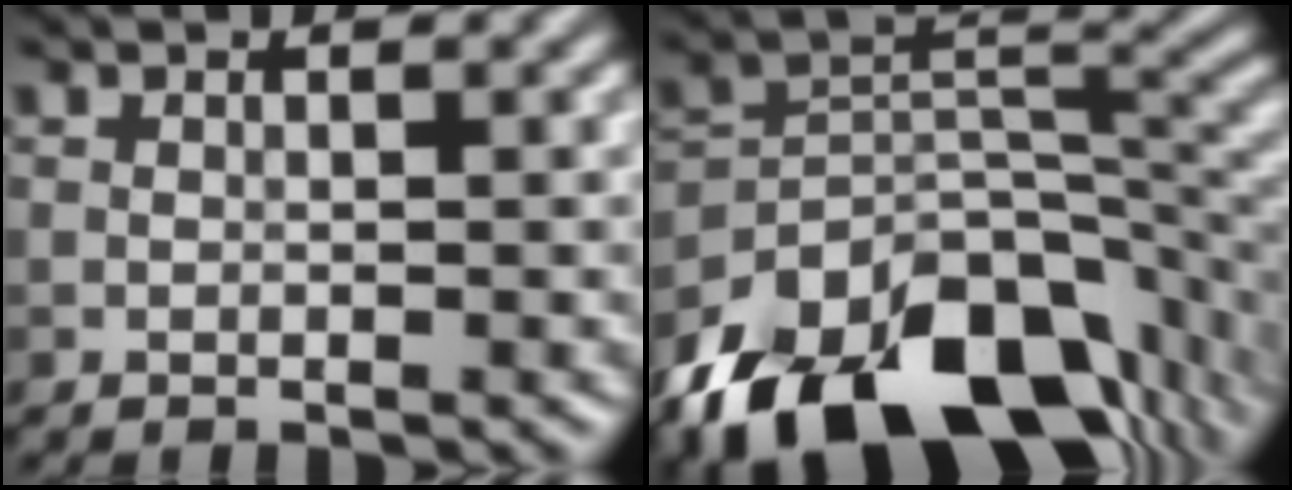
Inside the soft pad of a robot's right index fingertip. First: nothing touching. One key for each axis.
{"total": 15.6, "fx": -10.4, "fy": 8.1, "fz": 8.3, "tx": -0.165, "ty": 0.007, "tz": -0.174}